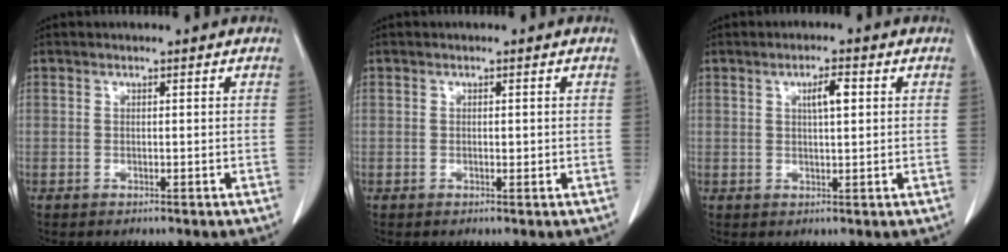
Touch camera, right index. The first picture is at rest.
{"total": 0.7, "force": [0.0, 0.3, 0.6], "torque": [-0.011, -0.001, 0.000]}
{"total": 3.2, "force": [1.0, 0.6, 3.0], "torque": [-0.051, 0.002, 0.017]}